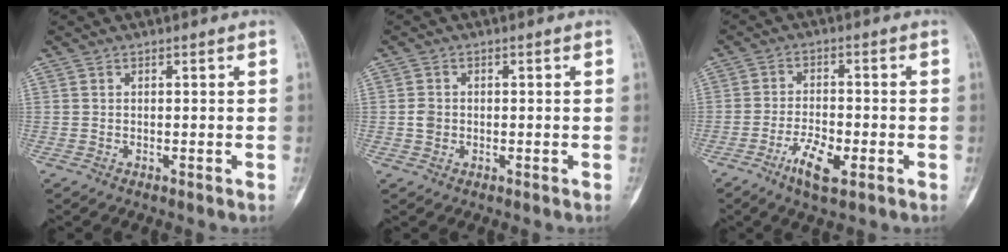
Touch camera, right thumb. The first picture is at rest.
{"total": 2.2, "force": [-0.2, 1.8, 1.1], "torque": [-0.016, 0.005, -0.003]}
{"total": 6.8, "force": [-3.1, 2.5, 5.5], "torque": [-0.099, 0.010, -0.055]}